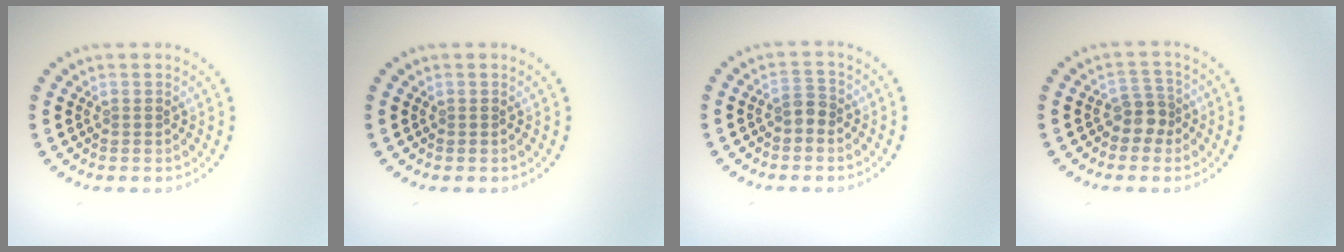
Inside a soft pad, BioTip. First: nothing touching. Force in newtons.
{"total": 0.0}
{"total": 1.3, "press": 1.2, "slide": 0.6}
{"total": 2.3, "press": 1.8, "slide": 1.3}